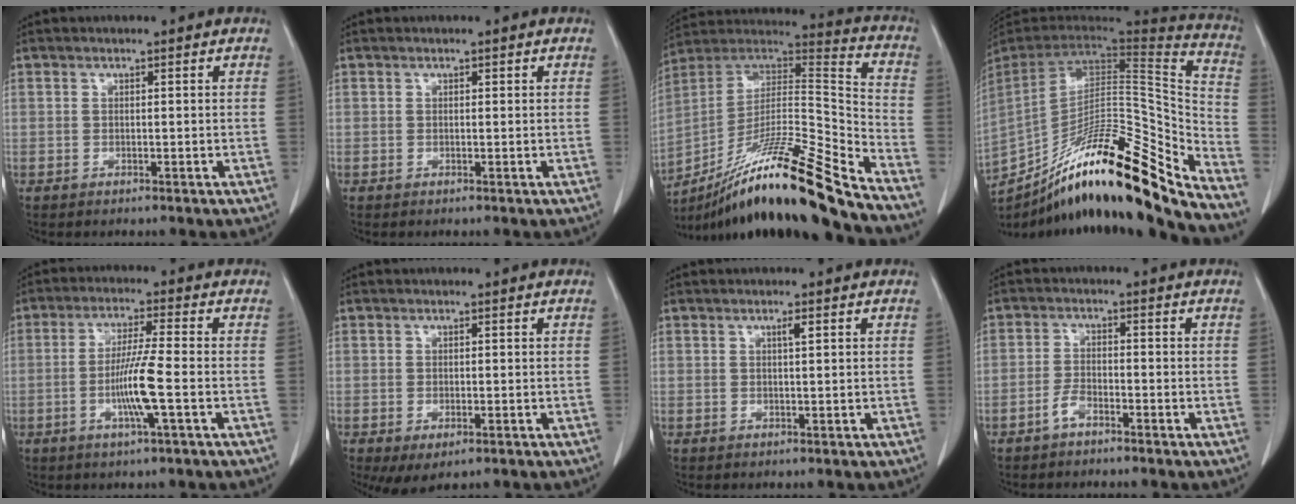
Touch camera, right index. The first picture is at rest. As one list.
[{"total": 0.0}, {"total": 24.4, "force": [-18.1, 0.0, 16.3], "torque": [-0.261, -0.006, -0.325]}, {"total": 29.6, "force": [-23.1, 1.7, 18.4], "torque": [-0.242, -0.022, -0.367]}, {"total": 7.6, "force": [-1.9, -0.6, 7.3], "torque": [-0.142, -0.007, -0.038]}, {"total": 3.5, "force": [-1.6, 1.5, 2.8], "torque": [-0.043, -0.010, -0.015]}, {"total": 1.1, "force": [0.5, 0.0, 0.9], "torque": [-0.018, 0.000, 0.009]}, {"total": 2.5, "force": [-1.9, 0.7, 1.4], "torque": [-0.030, 0.002, -0.038]}]